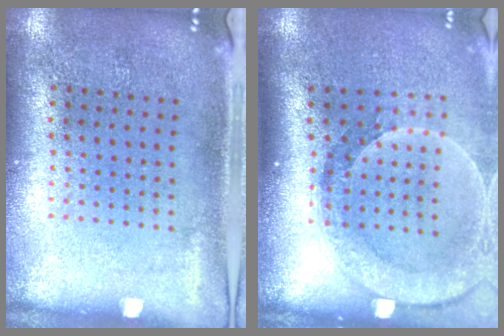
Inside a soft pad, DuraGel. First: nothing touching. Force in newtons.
{"total": 2.6, "press": 2.0, "slide": 1.7}